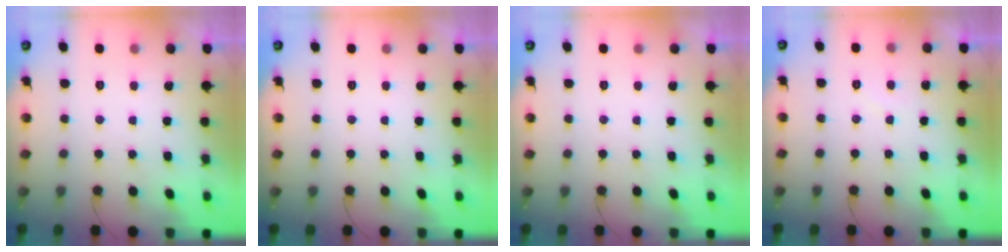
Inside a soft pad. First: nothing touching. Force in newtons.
{"total": 0.0}
{"total": 0.0}
{"total": 4.0, "press": 4.0, "slide": 0.3}